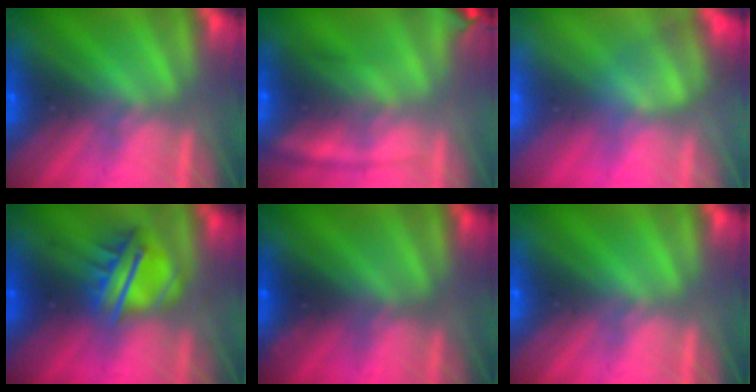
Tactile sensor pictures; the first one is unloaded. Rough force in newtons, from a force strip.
{"total": 6.9}
{"total": 3.5}
{"total": 5.3}
{"total": 2.4}
{"total": 0.0}